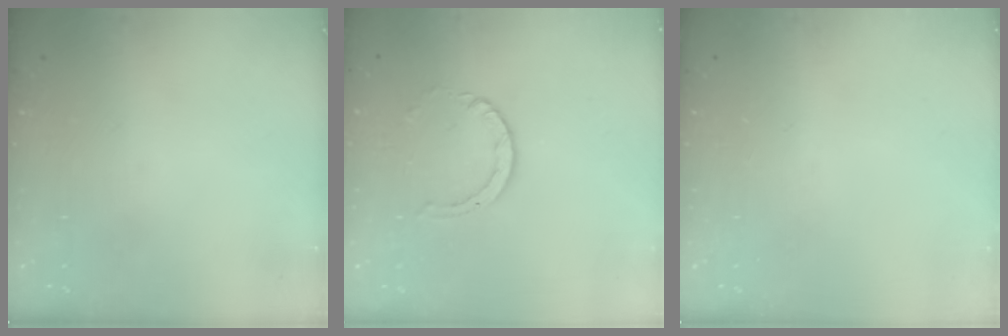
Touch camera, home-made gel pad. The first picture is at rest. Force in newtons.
{"total": 3.8, "press": 3.7, "slide": 0.3}
{"total": 0.0}